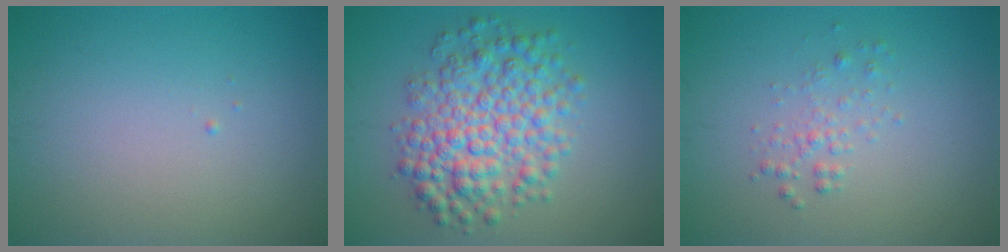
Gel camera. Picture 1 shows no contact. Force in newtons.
{"total": 6.7, "press": 6.7, "slide": 0.1}
{"total": 1.3, "press": 1.3, "slide": 0.1}